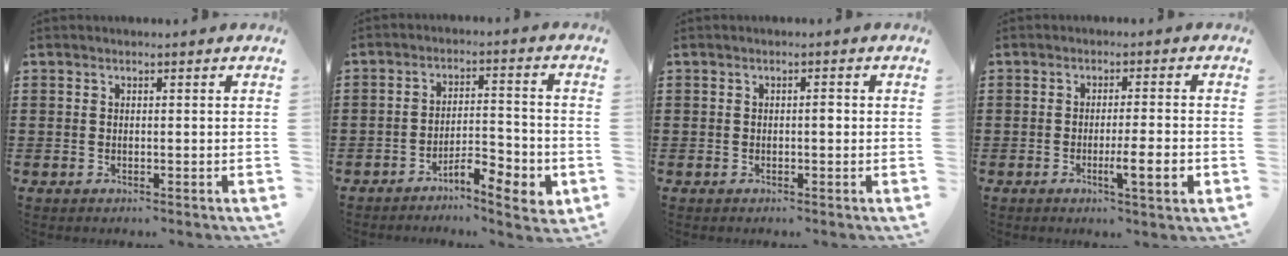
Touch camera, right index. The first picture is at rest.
{"total": 6.3, "force": [-4.5, 1.6, 4.1], "torque": [-0.065, 0.005, -0.080]}
{"total": 1.1, "force": [-0.1, 0.3, 1.0], "torque": [-0.020, 0.000, -0.002]}
{"total": 6.0, "force": [-1.8, 0.6, 5.7], "torque": [-0.091, -0.007, -0.027]}